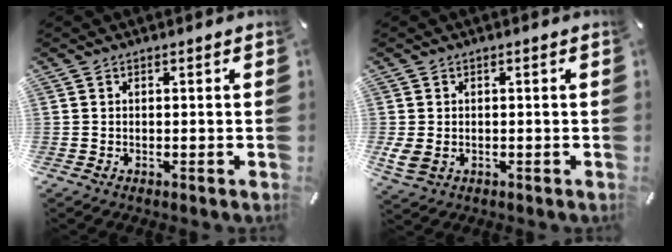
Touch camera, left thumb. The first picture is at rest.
{"total": 3.0, "force": [-0.2, 2.4, 1.8], "torque": [-0.047, -0.001, -0.005]}